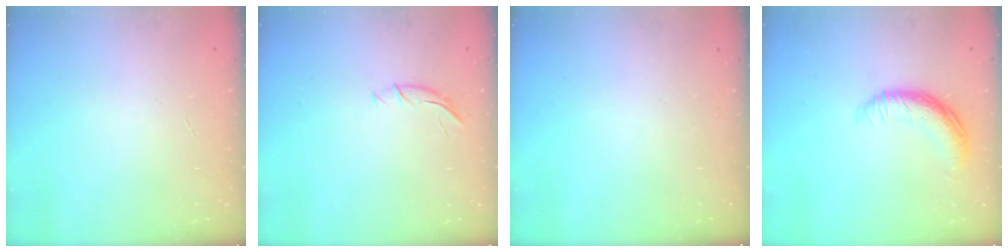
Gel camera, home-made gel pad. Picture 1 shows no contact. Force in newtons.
{"total": 5.8, "press": 5.7, "slide": 1.0}
{"total": 0.0}
{"total": 12.1, "press": 12.1, "slide": 0.7}